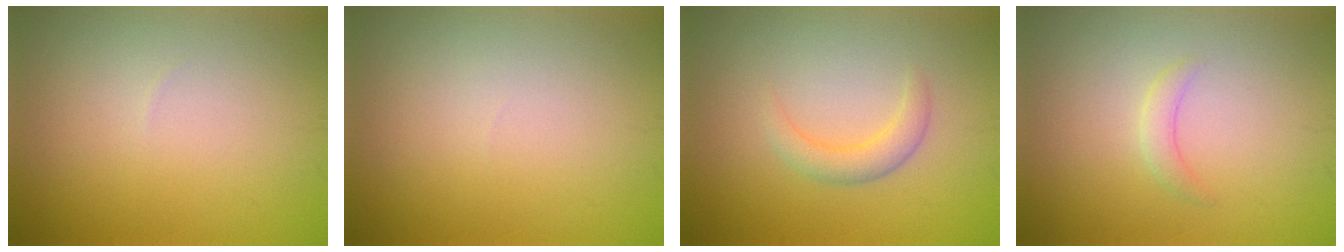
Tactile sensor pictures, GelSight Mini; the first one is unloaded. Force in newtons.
{"total": 0.0}
{"total": 2.1, "press": 2.1, "slide": 0.2}
{"total": 1.2, "press": 1.2, "slide": 0.2}